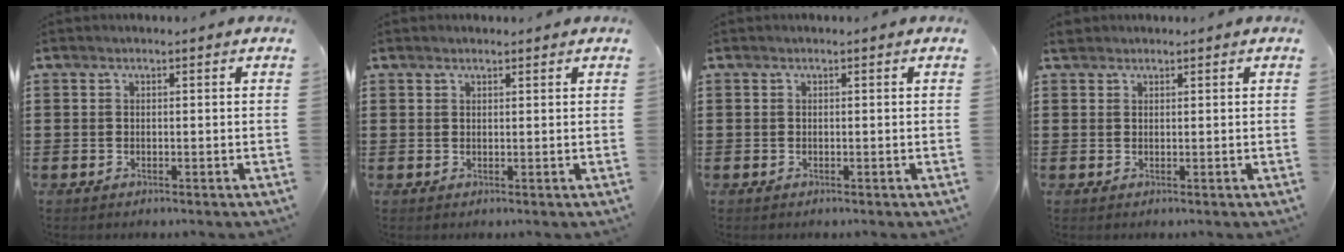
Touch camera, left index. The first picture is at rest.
{"total": 0.9, "force": [0.8, 0.2, 0.2], "torque": [-0.006, 0.001, 0.016]}
{"total": 0.0}
{"total": 1.3, "force": [1.1, 0.6, 0.2], "torque": [-0.008, 0.004, 0.022]}